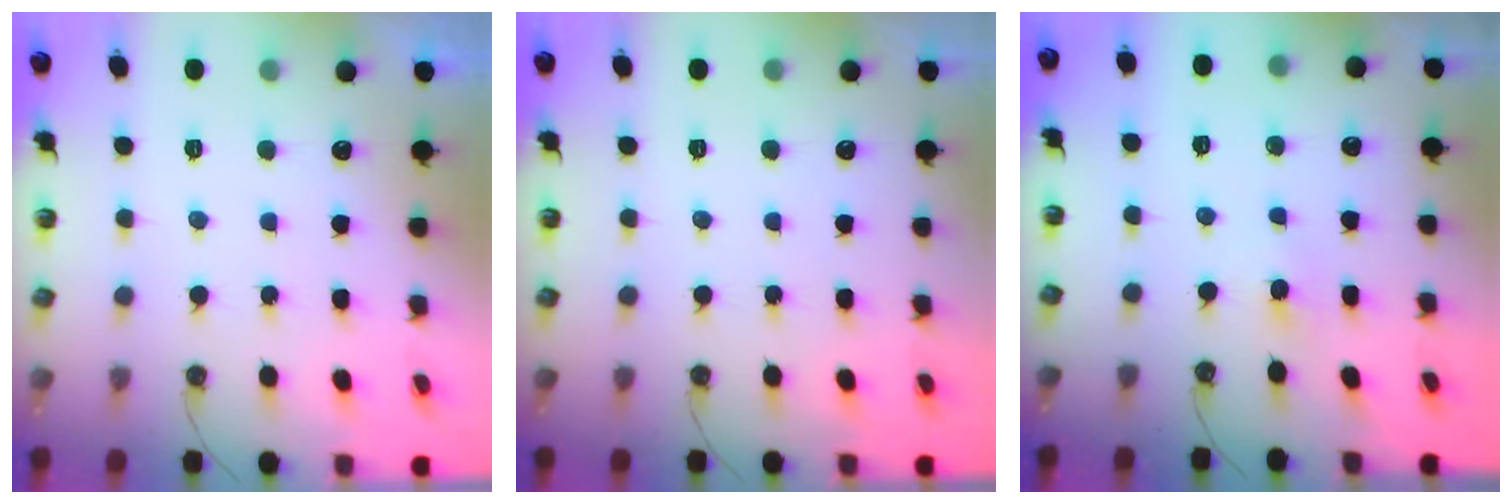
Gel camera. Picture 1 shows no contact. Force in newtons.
{"total": 0.0}
{"total": 5.2, "press": 5.1, "slide": 0.6}